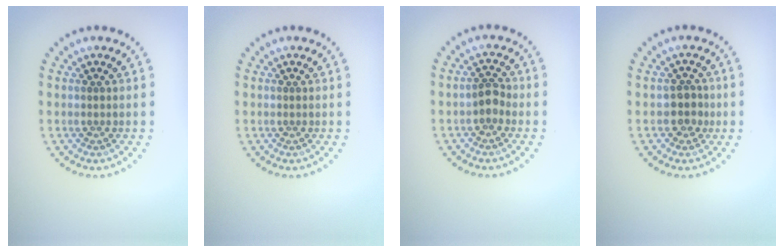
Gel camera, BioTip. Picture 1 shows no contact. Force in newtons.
{"total": 0.0}
{"total": 1.5, "press": 1.4, "slide": 0.5}
{"total": 2.0, "press": 1.8, "slide": 0.8}